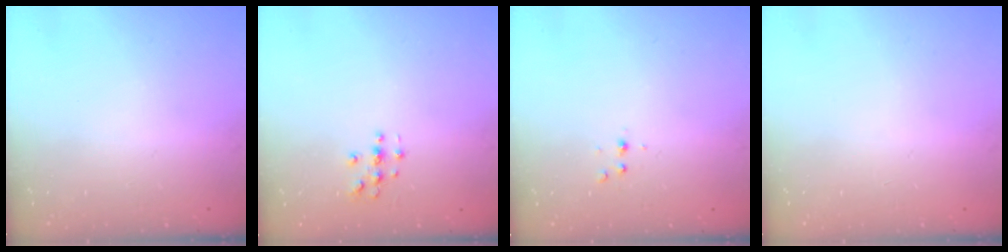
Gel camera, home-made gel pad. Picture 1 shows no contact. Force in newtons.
{"total": 2.8, "press": 2.8, "slide": 0.3}
{"total": 3.1, "press": 2.7, "slide": 1.6}
{"total": 0.0}